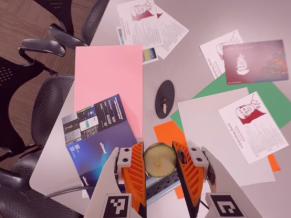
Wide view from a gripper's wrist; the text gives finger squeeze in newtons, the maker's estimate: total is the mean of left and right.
{"total": 12.4, "left": 12.4, "right": 12.4}